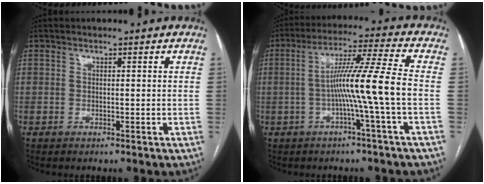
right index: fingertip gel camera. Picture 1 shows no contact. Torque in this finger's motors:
{"motor_torque": [1.55, -0.20, 0.78, 0.21]}